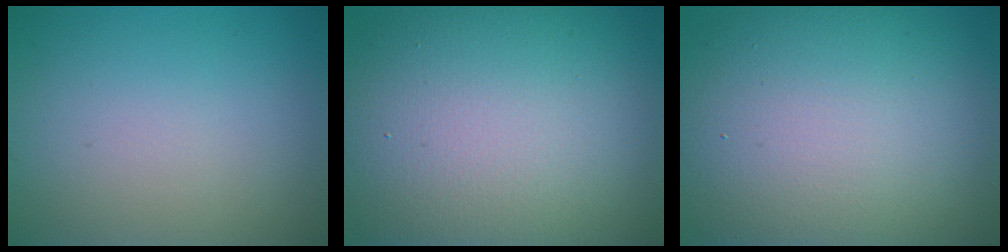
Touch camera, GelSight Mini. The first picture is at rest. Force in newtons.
{"total": 17.8, "press": 17.7, "slide": 1.1}
{"total": 16.1, "press": 16.1, "slide": 0.6}